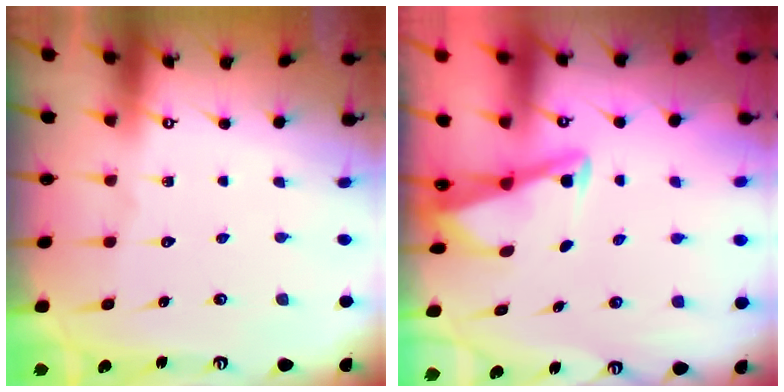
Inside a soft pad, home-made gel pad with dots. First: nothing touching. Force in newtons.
{"total": 2.8, "press": 2.7, "slide": 0.4}